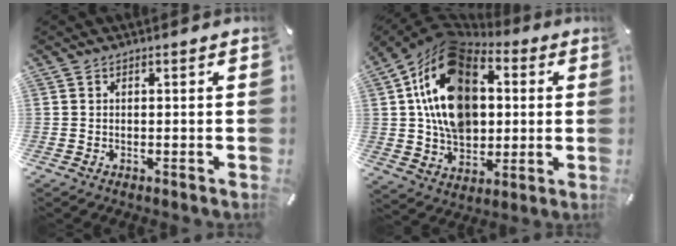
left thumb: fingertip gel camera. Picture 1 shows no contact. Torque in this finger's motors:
{"motor_torque": [2.63, 2.38, 2.70, -0.07, 0.84]}